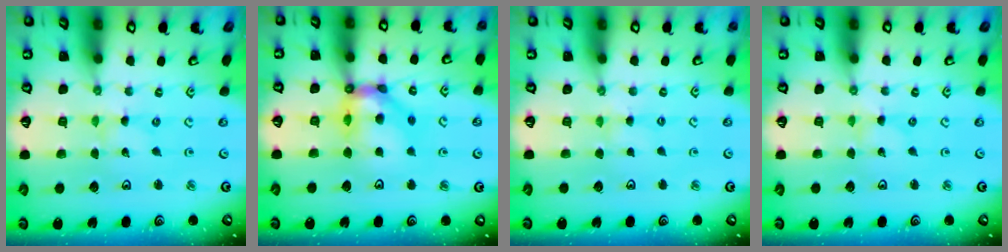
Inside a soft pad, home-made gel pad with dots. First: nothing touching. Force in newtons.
{"total": 12.8, "press": 12.7, "slide": 1.5}
{"total": 1.4, "press": 1.4, "slide": 0.3}
{"total": 0.0}